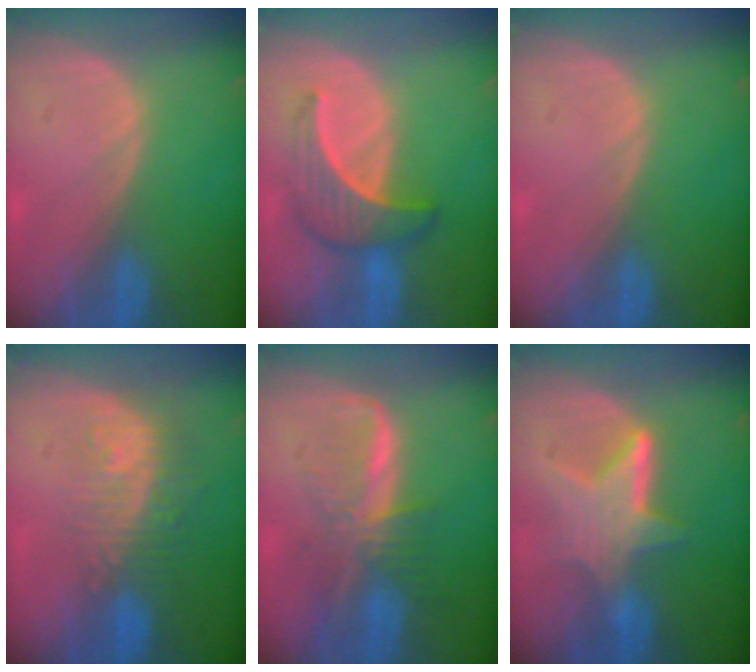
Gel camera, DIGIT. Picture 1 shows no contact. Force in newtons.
{"total": 6.7, "press": 6.4, "slide": 1.9}
{"total": 0.0}
{"total": 9.7, "press": 8.1, "slide": 5.3}
{"total": 7.6, "press": 6.8, "slide": 3.5}
{"total": 6.2, "press": 6.1, "slide": 0.9}